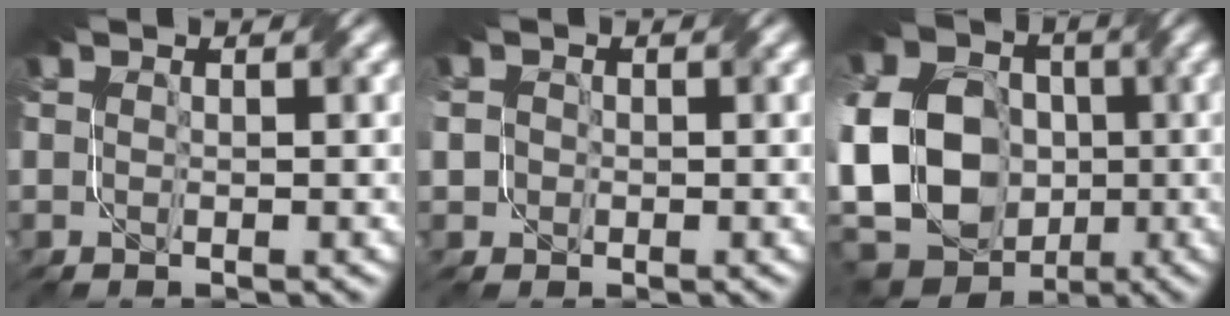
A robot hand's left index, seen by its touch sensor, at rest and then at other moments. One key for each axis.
{"total": 2.1, "fx": -0.2, "fy": 1.9, "fz": 0.9, "tx": -0.031, "ty": 0.009, "tz": -0.009}
{"total": 19.8, "fx": -3.5, "fy": 15.9, "fz": 11.2, "tx": -0.242, "ty": 0.002, "tz": -0.115}